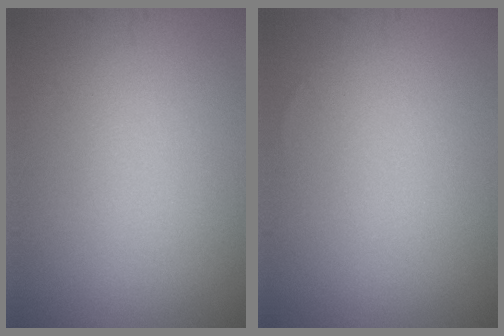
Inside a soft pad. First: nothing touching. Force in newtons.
{"total": 0.0}